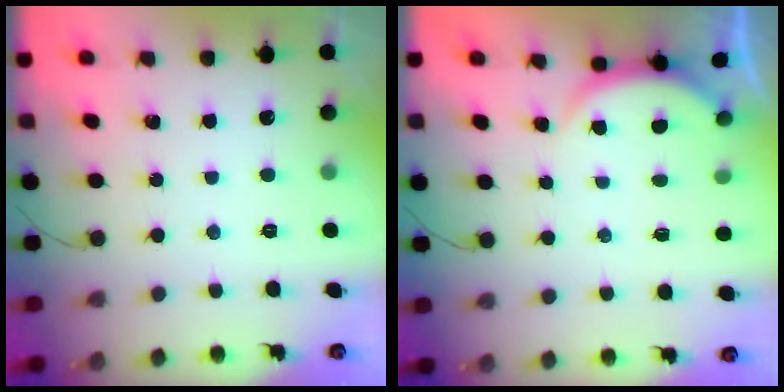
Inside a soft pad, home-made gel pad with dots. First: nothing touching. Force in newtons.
{"total": 2.5, "press": 2.5, "slide": 0.6}